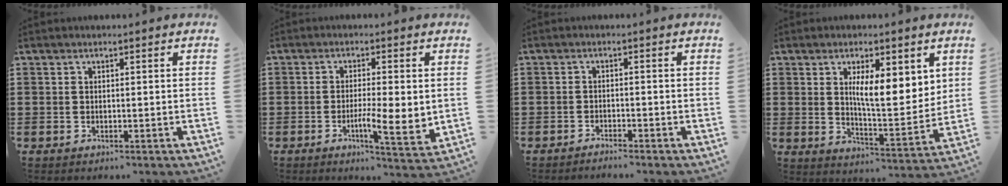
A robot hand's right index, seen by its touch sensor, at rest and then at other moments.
{"total": 6.9, "force": [-1.0, 1.6, 6.6], "torque": [-0.104, -0.008, -0.015]}
{"total": 1.4, "force": [-1.4, -0.1, 0.0], "torque": [-0.004, 0.004, -0.029]}
{"total": 7.4, "force": [3.1, 2.5, 6.3], "torque": [-0.105, -0.018, 0.047]}